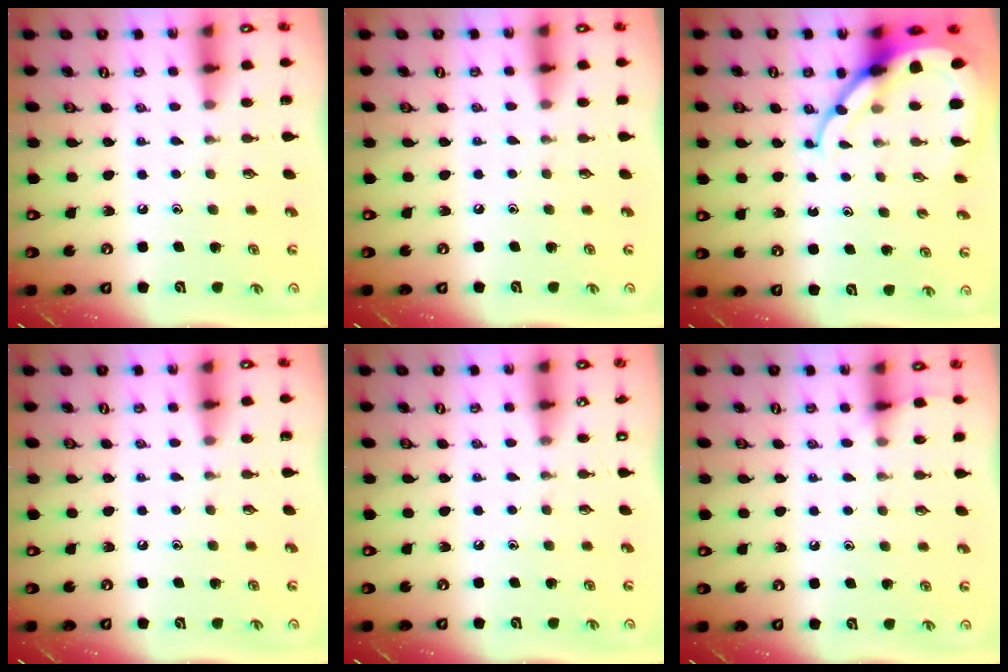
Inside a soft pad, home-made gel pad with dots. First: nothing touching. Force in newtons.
{"total": 2.8, "press": 2.8, "slide": 0.5}
{"total": 10.3, "press": 10.3, "slide": 0.9}
{"total": 0.0}
{"total": 0.0}
{"total": 4.3, "press": 4.2, "slide": 0.6}